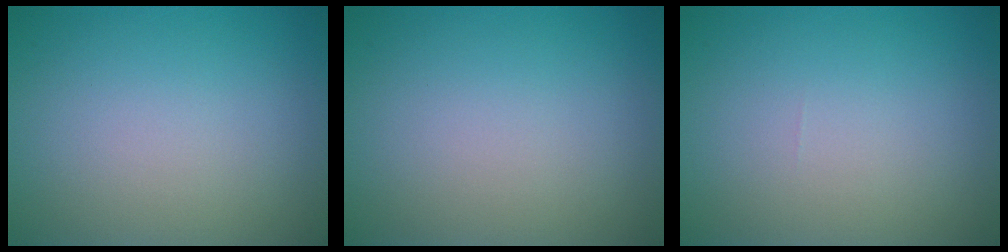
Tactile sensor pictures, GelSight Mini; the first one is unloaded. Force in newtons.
{"total": 0.0}
{"total": 0.0}